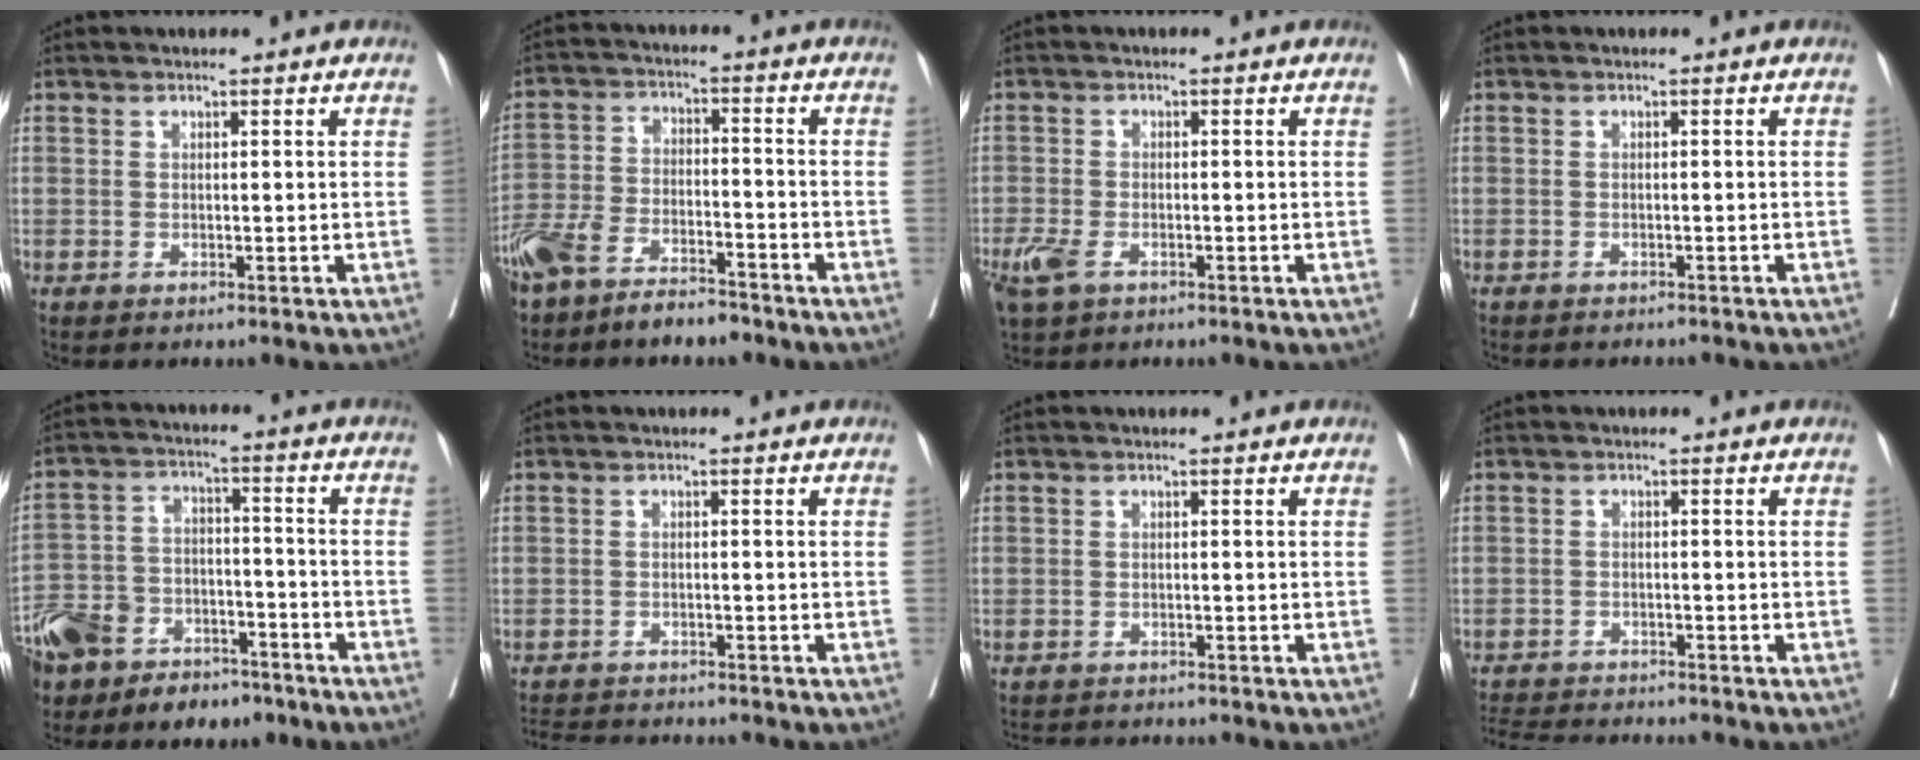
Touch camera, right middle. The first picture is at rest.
{"total": 10.2, "force": [-8.3, 3.6, 4.8], "torque": [-0.098, 0.000, -0.154]}
{"total": 5.0, "force": [-2.8, 2.6, 3.3], "torque": [-0.072, -0.008, -0.050]}
{"total": 4.1, "force": [-3.7, 1.0, 1.3], "torque": [-0.018, -0.003, -0.047]}
{"total": 19.6, "force": [-14.0, 10.3, 9.1], "torque": [-0.223, -0.003, -0.233]}
{"total": 6.2, "force": [-5.9, 1.3, 1.3], "torque": [-0.017, -0.005, -0.090]}
{"total": 4.1, "force": [-4.0, 1.0, 0.5], "torque": [-0.003, -0.008, -0.059]}
{"total": 7.8, "force": [-7.4, 1.3, 2.0], "torque": [-0.032, -0.006, -0.113]}